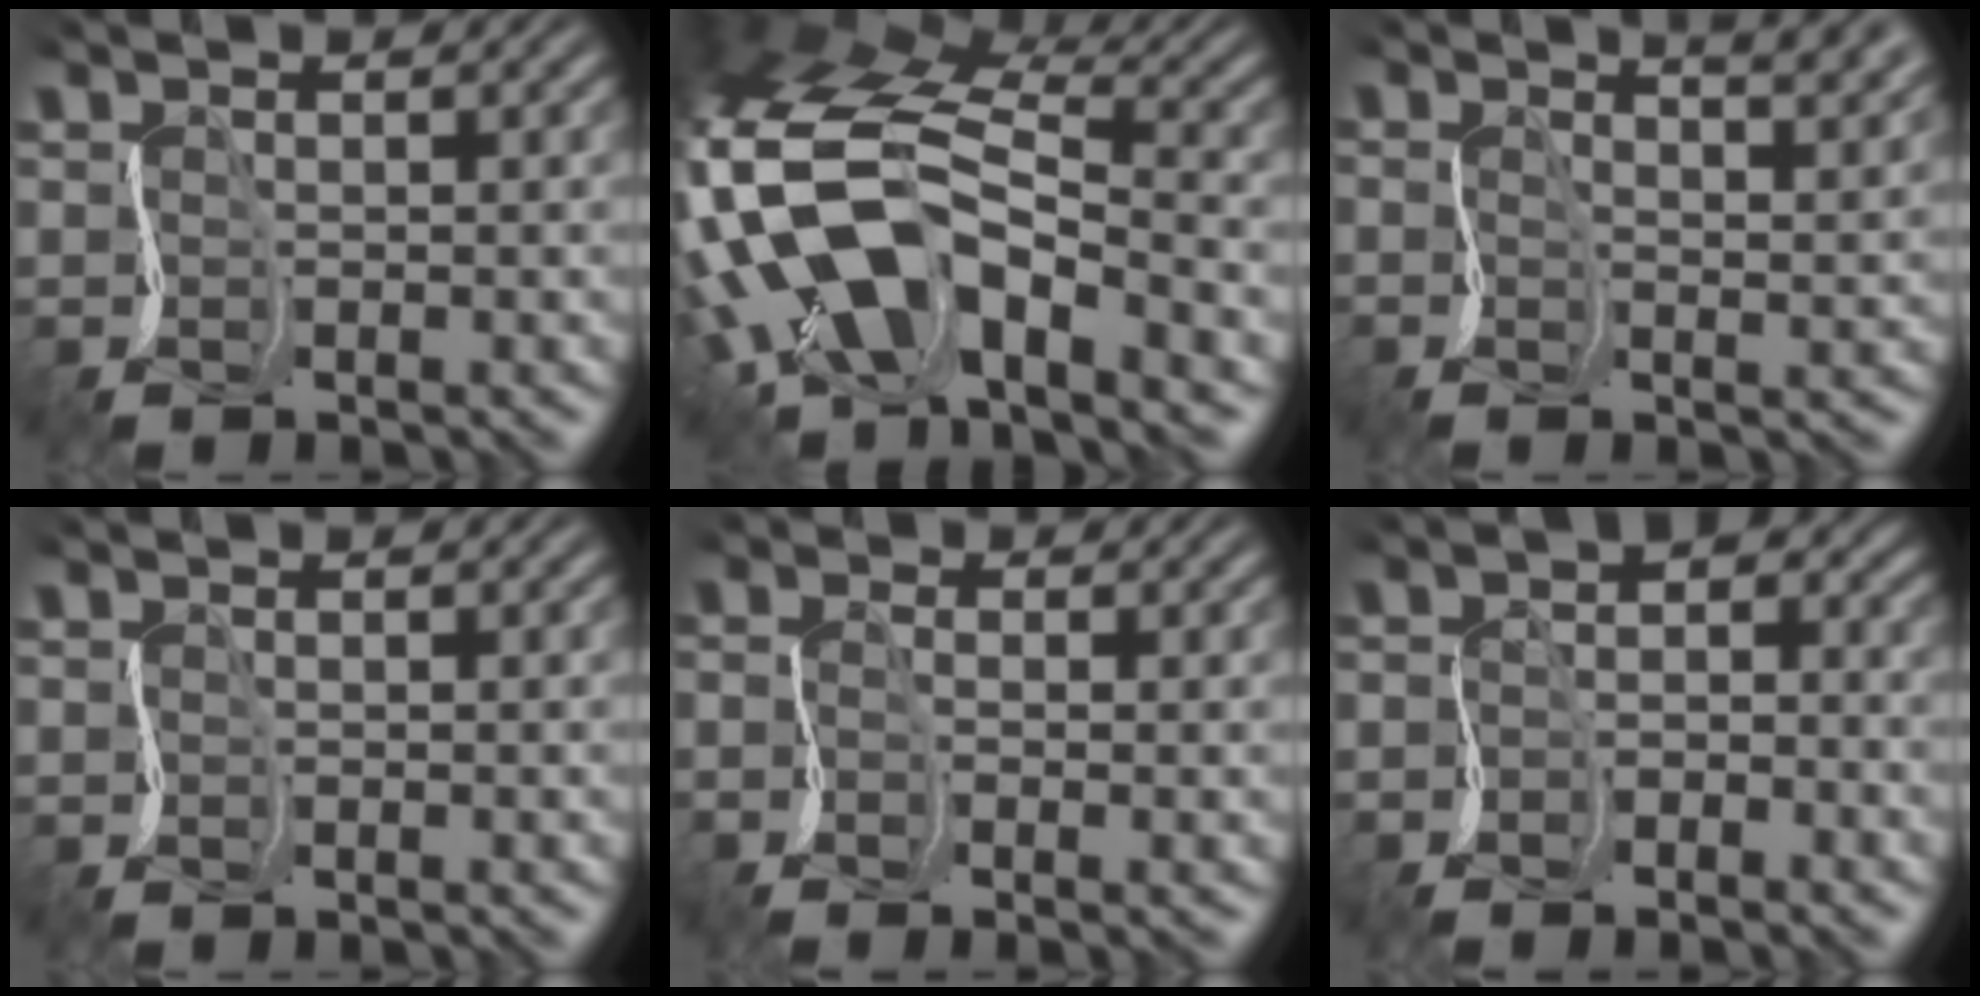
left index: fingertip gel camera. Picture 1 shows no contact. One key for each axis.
{"total": 11.8, "fx": -4.5, "fy": 6.6, "fz": 8.7, "tx": -0.178, "ty": 0.011, "tz": -0.082}
{"total": 5.7, "fx": 3.1, "fy": 2.1, "fz": 4.2, "tx": -0.047, "ty": 0.027, "tz": 0.024}
{"total": 0.0}
{"total": 2.8, "fx": -1.8, "fy": 1.0, "fz": 1.9, "tx": -0.035, "ty": -0.010, "tz": -0.027}
{"total": 2.8, "fx": -1.6, "fy": 1.5, "fz": 1.9, "tx": -0.036, "ty": 0.005, "tz": -0.031}